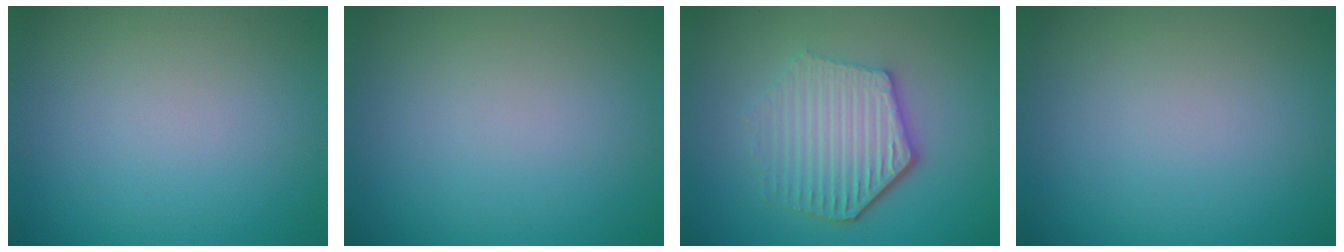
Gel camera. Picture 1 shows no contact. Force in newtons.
{"total": 0.0}
{"total": 5.6, "press": 4.4, "slide": 3.4}
{"total": 0.0}